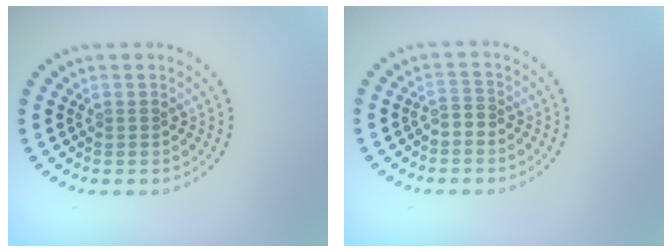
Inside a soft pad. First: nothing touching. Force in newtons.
{"total": 1.2, "press": 1.0, "slide": 0.7}